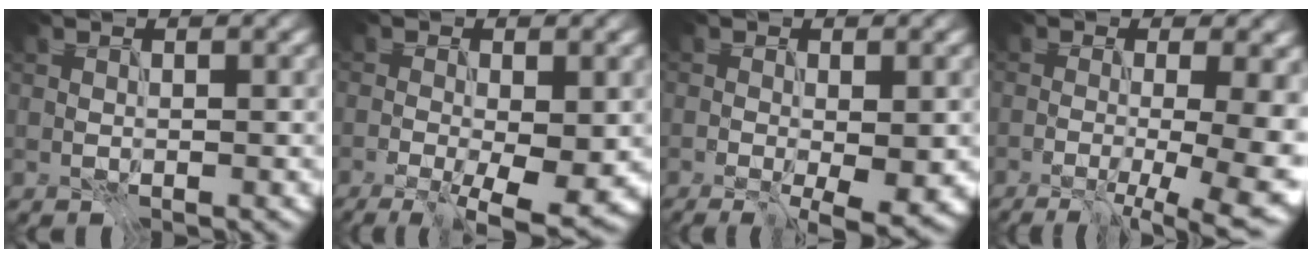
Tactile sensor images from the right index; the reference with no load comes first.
{"total": 6.2, "force": [-1.7, 1.7, 5.8], "torque": [-0.086, -0.015, -0.023]}
{"total": 4.1, "force": [-0.9, 0.9, 3.9], "torque": [-0.044, -0.008, -0.011]}
{"total": 11.6, "force": [-1.5, 4.5, 10.6], "torque": [-0.075, 0.000, -0.017]}